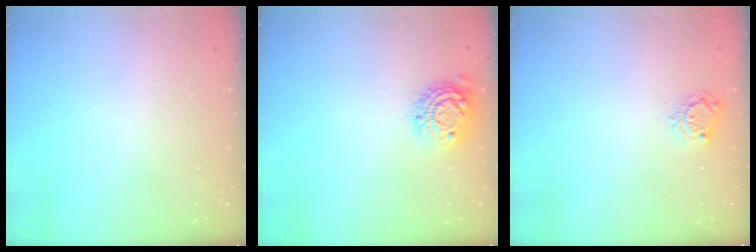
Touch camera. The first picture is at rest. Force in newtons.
{"total": 9.8, "press": 9.7, "slide": 0.5}
{"total": 5.5, "press": 5.4, "slide": 0.6}